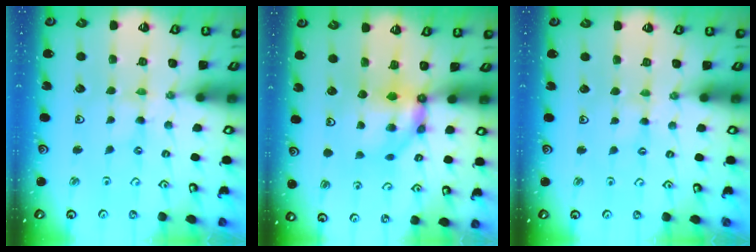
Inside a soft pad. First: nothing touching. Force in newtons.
{"total": 7.3, "press": 7.3, "slide": 0.5}
{"total": 2.0, "press": 2.0, "slide": 0.3}